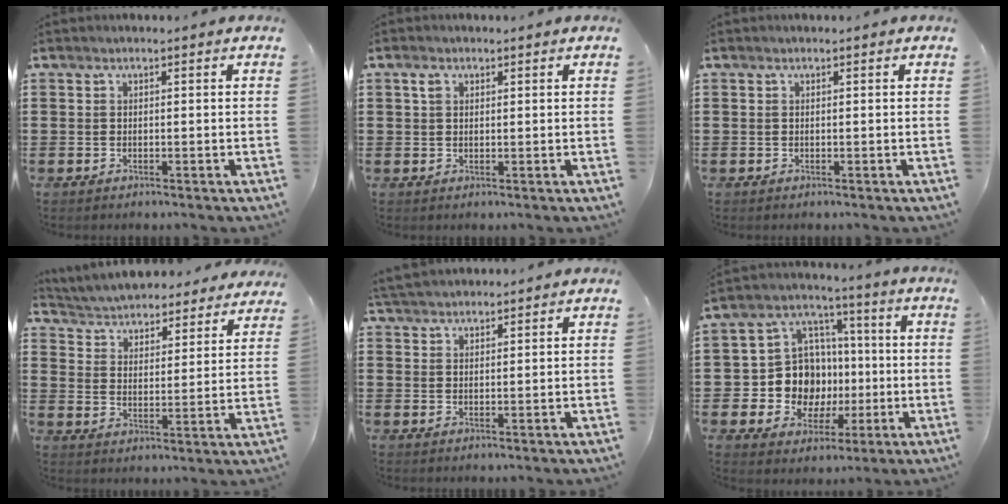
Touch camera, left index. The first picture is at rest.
{"total": 1.7, "force": [0.8, 1.0, 1.1], "torque": [-0.024, 0.007, 0.014]}
{"total": 0.0}
{"total": 4.2, "force": [4.1, 0.2, 0.0], "torque": [-0.023, -0.034, 0.066]}
{"total": 2.9, "force": [2.8, 0.5, 0.6], "torque": [-0.020, -0.001, 0.054]}
{"total": 10.6, "force": [-0.5, 10.1, 3.4], "torque": [-0.111, 0.004, 0.000]}